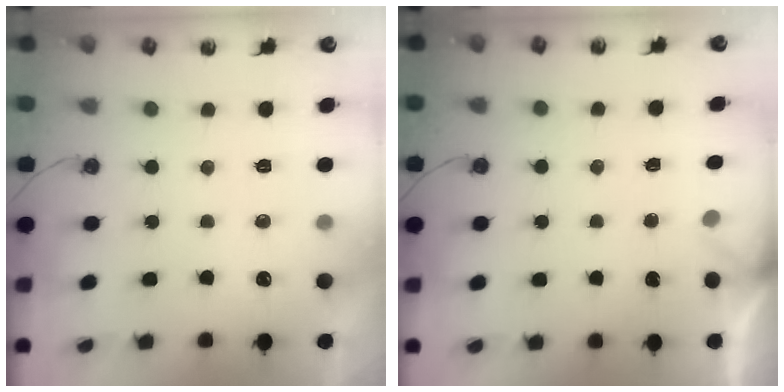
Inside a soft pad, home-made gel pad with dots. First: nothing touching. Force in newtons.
{"total": 1.7, "press": 1.7, "slide": 0.1}